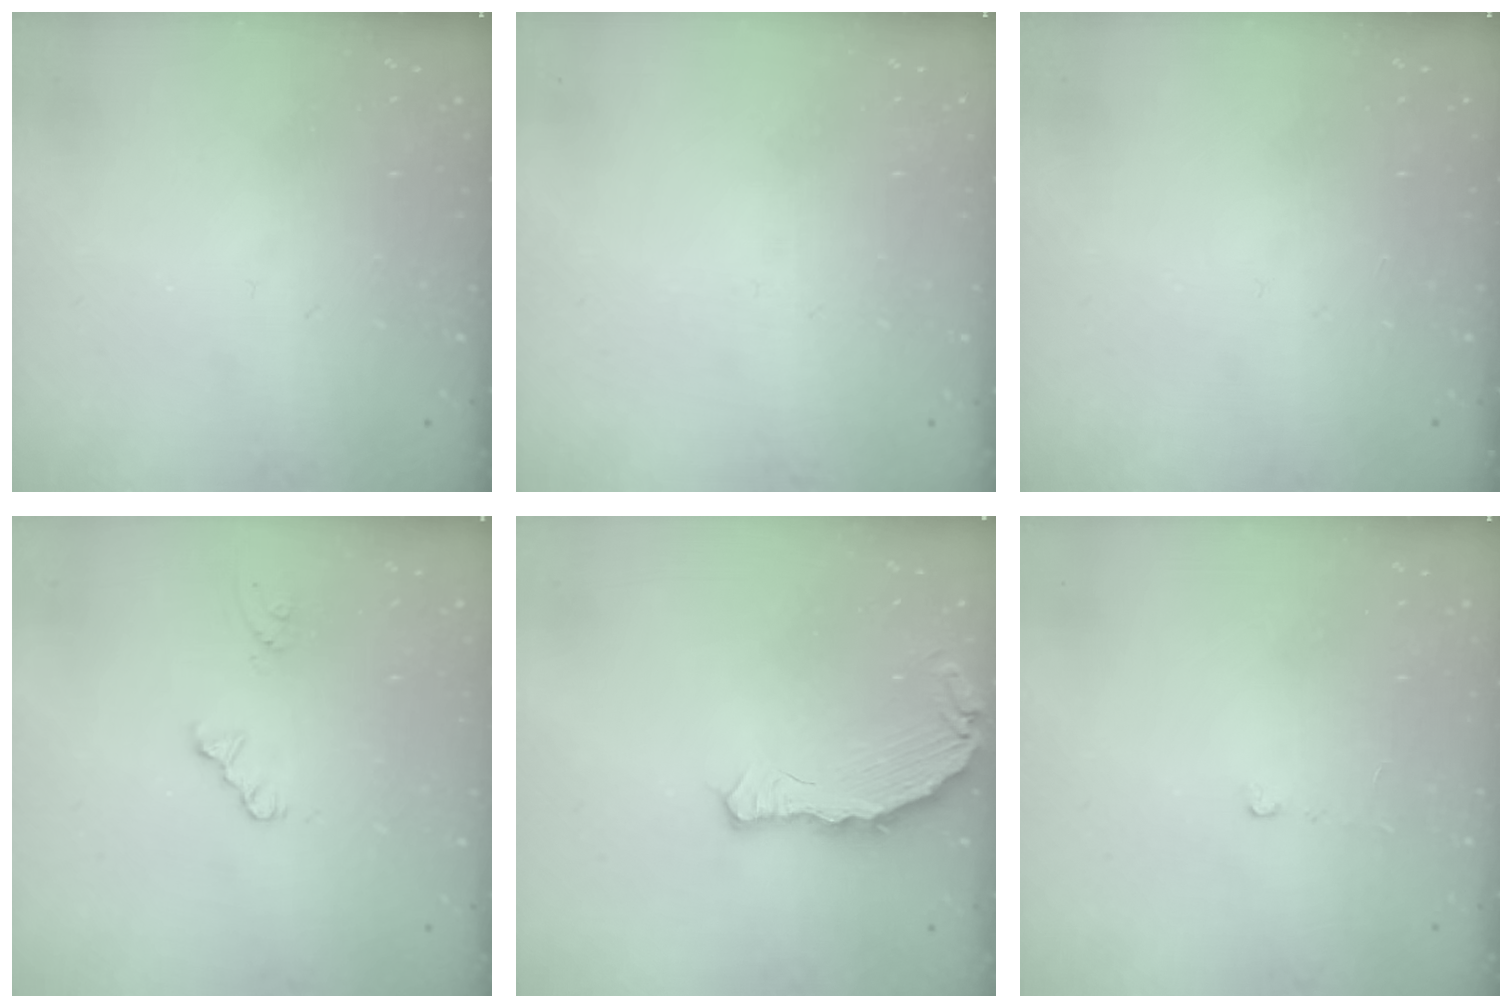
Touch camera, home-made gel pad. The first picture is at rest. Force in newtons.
{"total": 1.5, "press": 1.4, "slide": 0.2}
{"total": 0.0}
{"total": 1.6, "press": 1.6, "slide": 0.3}
{"total": 7.3, "press": 5.5, "slide": 4.7}
{"total": 1.6, "press": 1.6, "slide": 0.3}